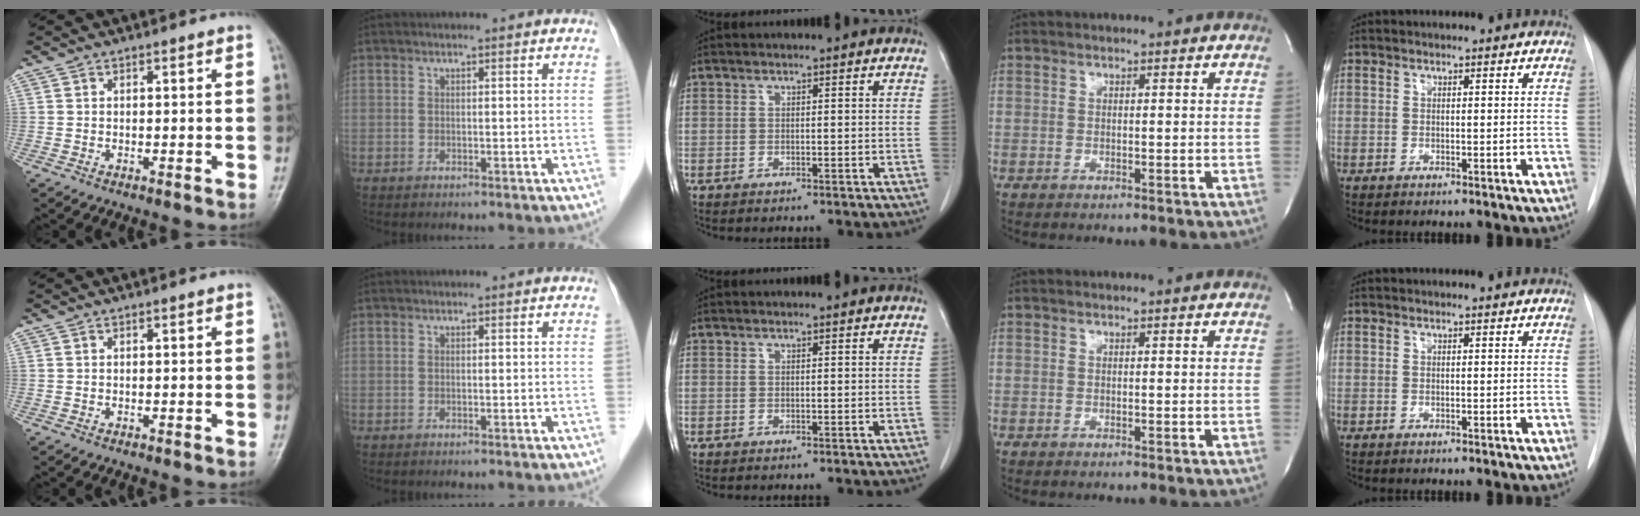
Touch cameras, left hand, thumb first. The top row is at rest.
{}